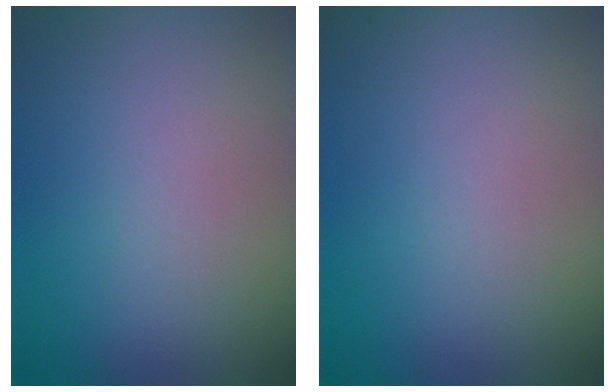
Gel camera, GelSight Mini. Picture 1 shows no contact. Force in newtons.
{"total": 0.0}